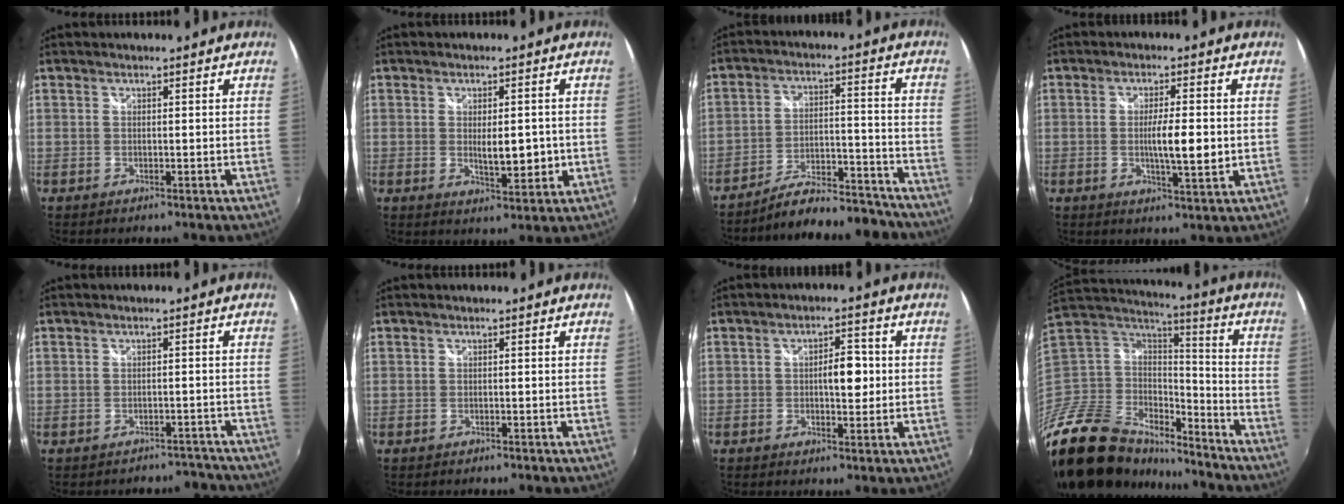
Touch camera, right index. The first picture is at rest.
{"total": 5.6, "force": [-0.3, 2.1, 5.2], "torque": [-0.083, -0.008, 0.006]}
{"total": 14.7, "force": [-14.0, 2.8, 3.7], "torque": [-0.070, 0.032, -0.189]}
{"total": 6.1, "force": [-0.3, 0.7, 6.1], "torque": [-0.102, -0.006, -0.002]}
{"total": 6.7, "force": [-6.3, 2.2, 0.7], "torque": [-0.010, 0.013, -0.069]}
{"total": 1.0, "force": [-0.9, 0.1, 0.3], "torque": [-0.011, -0.005, -0.013]}
{"total": 4.6, "force": [0.1, 2.2, 4.1], "torque": [-0.061, 0.009, 0.004]}
{"total": 25.2, "force": [-17.5, 13.8, 11.8], "torque": [-0.266, 0.016, -0.285]}